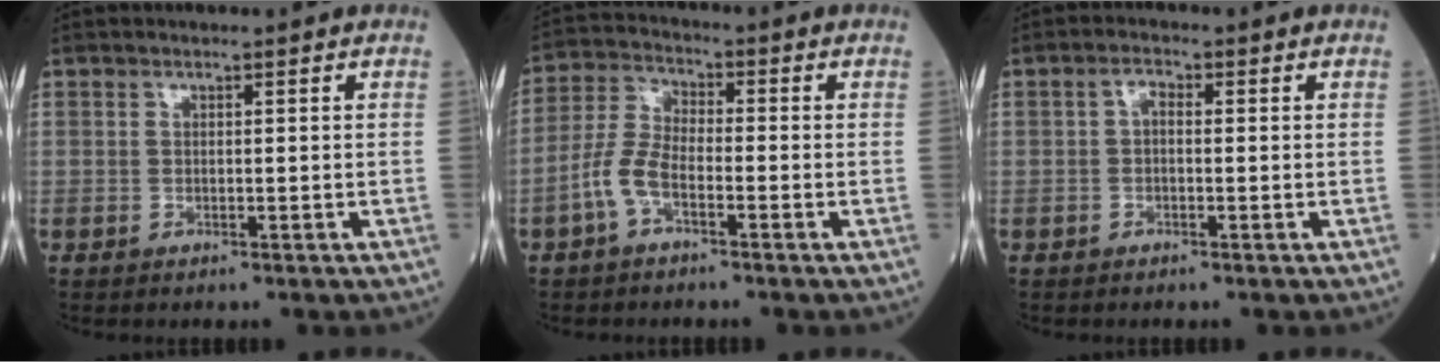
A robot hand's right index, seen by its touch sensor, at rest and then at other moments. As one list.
[{"total": 5.8, "force": [-2.7, 2.4, 4.6], "torque": [-0.110, 0.007, -0.059]}, {"total": 1.7, "force": [0.0, 0.8, 1.5], "torque": [-0.024, 0.004, -0.003]}]